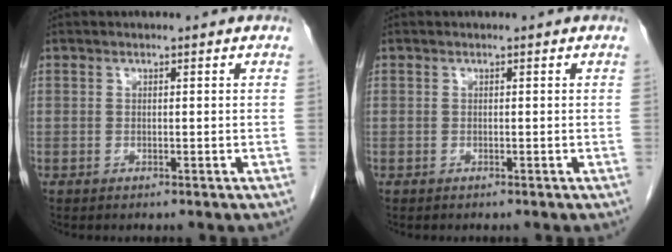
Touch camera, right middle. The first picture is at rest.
{"total": 0.0}